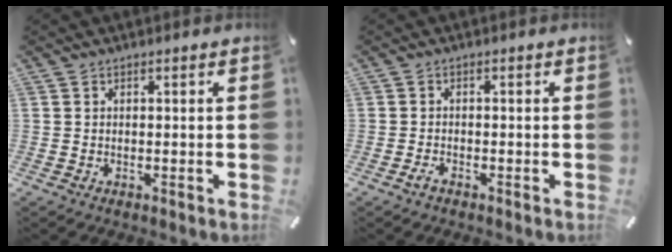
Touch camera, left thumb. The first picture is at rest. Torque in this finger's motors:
{"motor_torque": [0.00, 0.00, 0.05, 0.03, 0.00]}